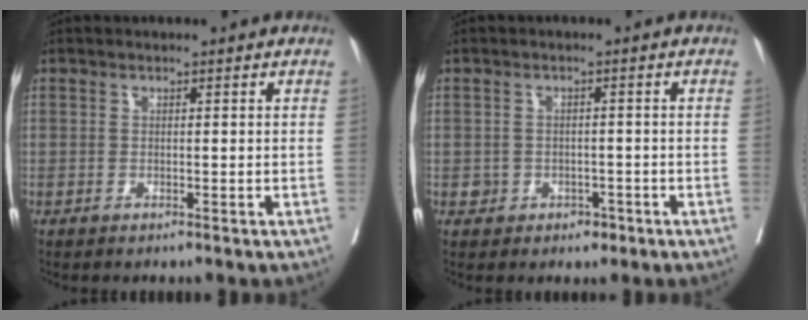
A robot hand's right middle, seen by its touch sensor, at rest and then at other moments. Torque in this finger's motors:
{"motor_torque": [0.27, -0.30, 0.05, 0.02]}